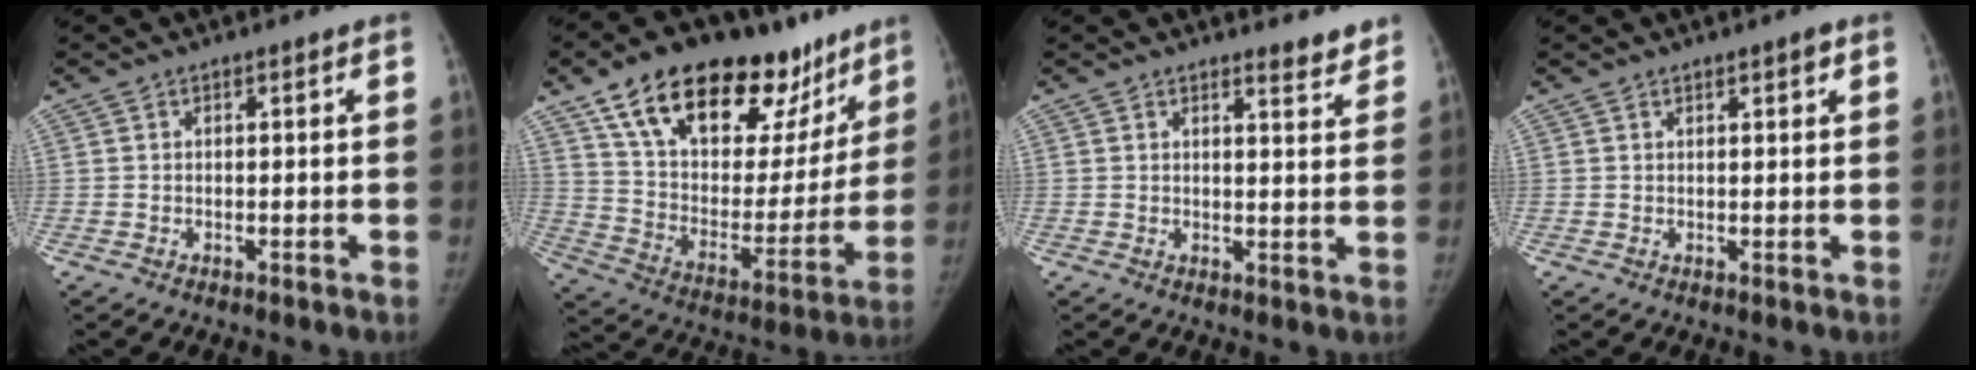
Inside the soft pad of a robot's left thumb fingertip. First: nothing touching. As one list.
[{"total": 32.1, "force": [20.1, 15.8, 19.4], "torque": [-0.254, -0.032, 0.320]}, {"total": 4.0, "force": [3.6, 1.0, 1.6], "torque": [-0.006, -0.028, 0.041]}, {"total": 1.5, "force": [1.0, 0.4, 1.1], "torque": [-0.010, -0.005, 0.016]}]